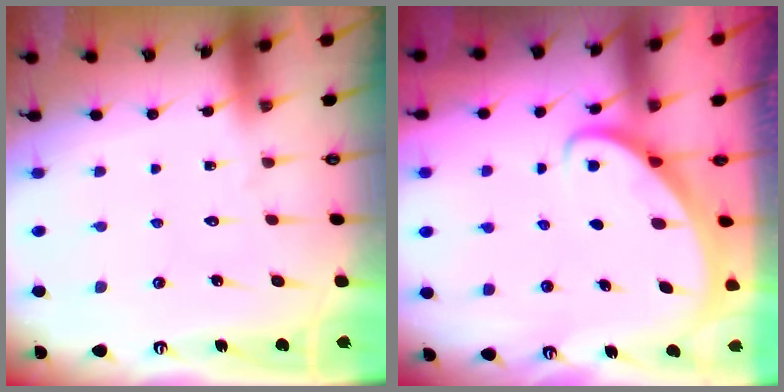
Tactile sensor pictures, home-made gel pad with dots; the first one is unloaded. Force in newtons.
{"total": 2.5, "press": 2.5, "slide": 0.3}